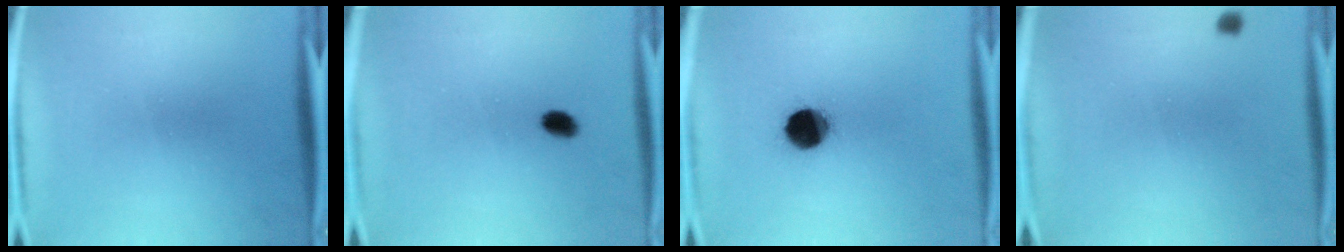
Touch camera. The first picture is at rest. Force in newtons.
{"total": 2.4}
{"total": 10.1}
{"total": 1.0}